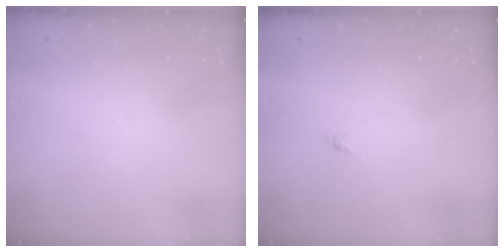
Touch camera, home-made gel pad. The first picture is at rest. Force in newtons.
{"total": 0.0}